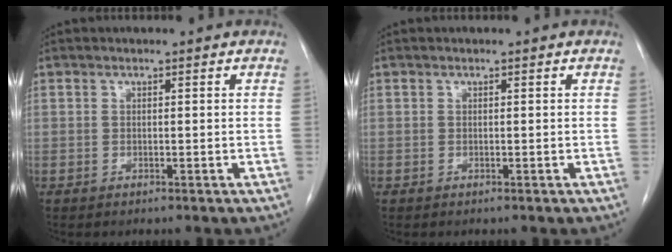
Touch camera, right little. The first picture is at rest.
{"total": 0.0}